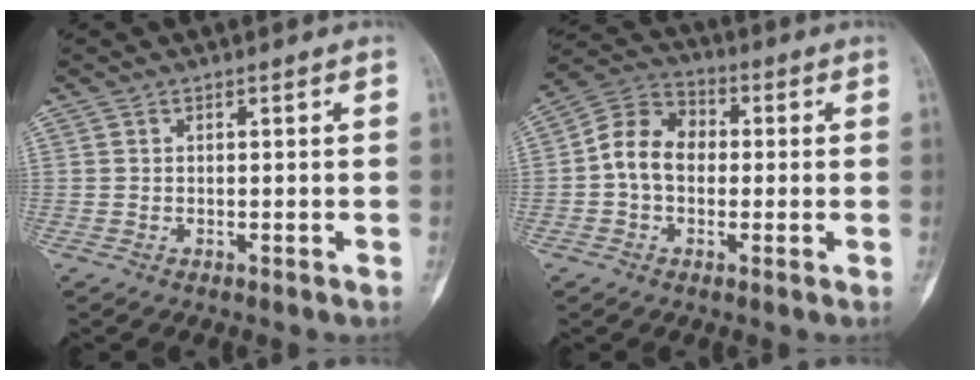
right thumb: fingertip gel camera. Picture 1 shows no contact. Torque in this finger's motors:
{"motor_torque": [0.10, 0.11, 0.47, -0.56, 0.05]}